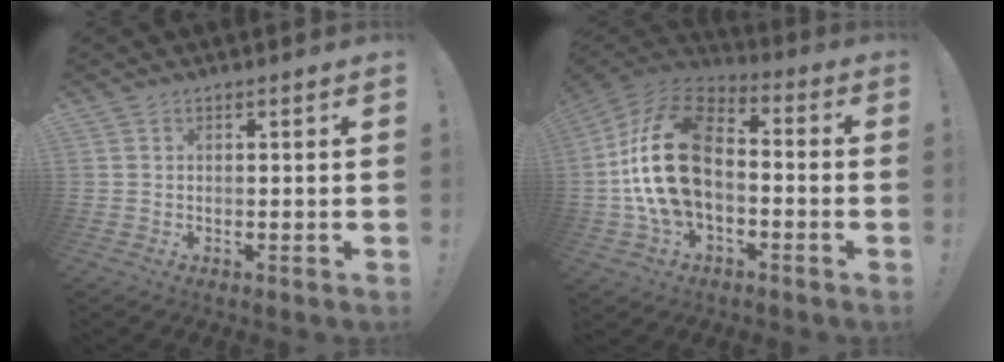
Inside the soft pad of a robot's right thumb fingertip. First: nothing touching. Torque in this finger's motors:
{"motor_torque": [2.51, 2.49, 0.27, 0.00, 0.74]}